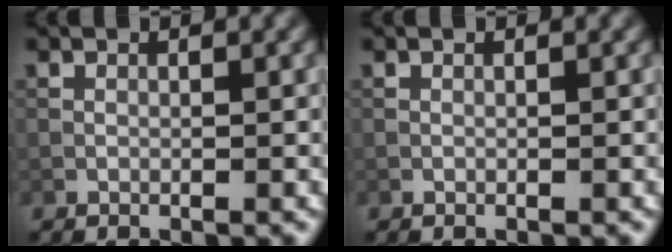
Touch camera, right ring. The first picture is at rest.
{"total": 0.0}